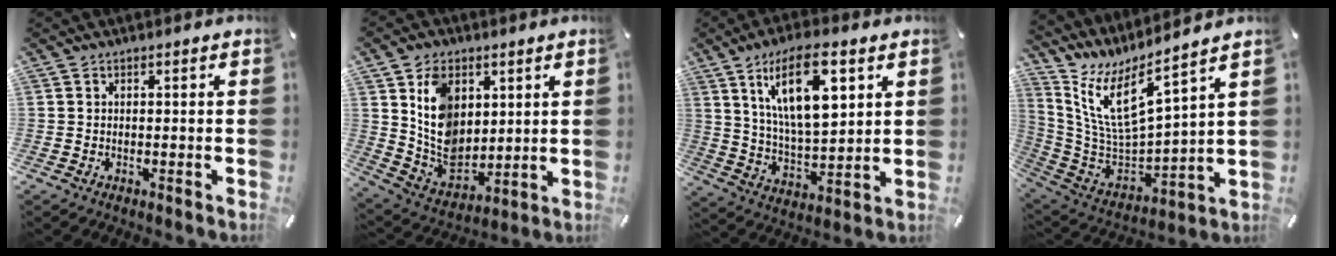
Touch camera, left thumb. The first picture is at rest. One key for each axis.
{"total": 12.6, "fx": 3.9, "fy": 9.9, "fz": 6.7, "tx": -0.135, "ty": -0.015, "tz": 0.079}
{"total": 16.7, "fx": 8.3, "fy": 6.7, "fz": 12.9, "tx": -0.252, "ty": -0.015, "tz": 0.134}
{"total": 12.0, "fx": 7.6, "fy": 3.7, "fz": 8.5, "tx": -0.191, "ty": -0.068, "tz": 0.133}